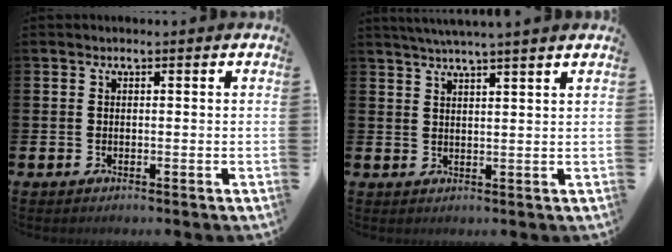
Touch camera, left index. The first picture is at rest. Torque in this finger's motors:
{"motor_torque": [1.09, -1.05, 0.37, 0.10]}